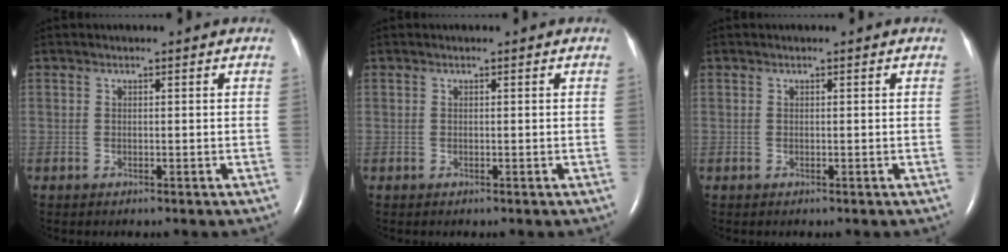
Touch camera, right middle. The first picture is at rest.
{"total": 0.0}
{"total": 0.0}